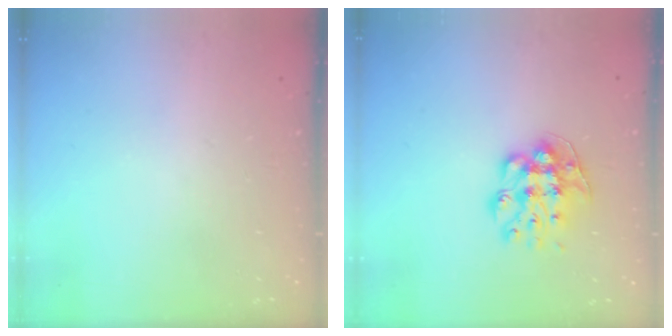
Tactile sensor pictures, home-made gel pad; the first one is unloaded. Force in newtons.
{"total": 11.0, "press": 10.9, "slide": 0.8}